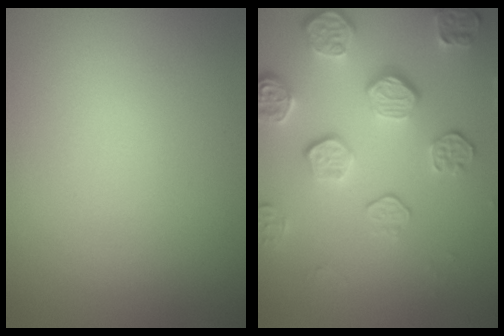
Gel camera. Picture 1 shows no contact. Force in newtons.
{"total": 5.6, "press": 4.2, "slide": 3.7}